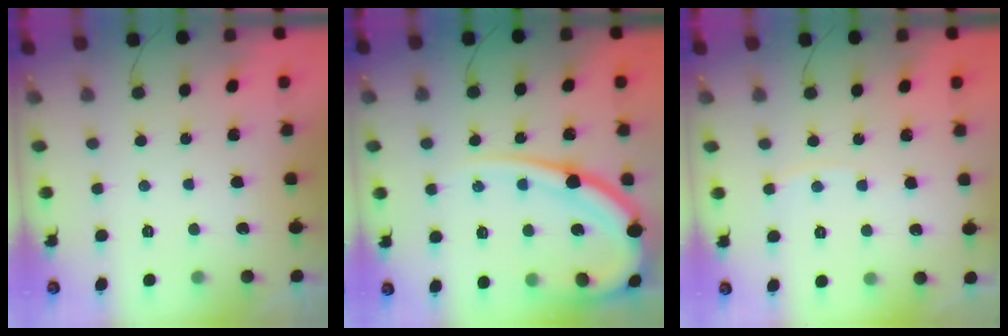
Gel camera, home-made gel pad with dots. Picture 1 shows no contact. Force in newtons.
{"total": 17.0, "press": 17.0, "slide": 1.7}
{"total": 2.7, "press": 2.7, "slide": 0.4}